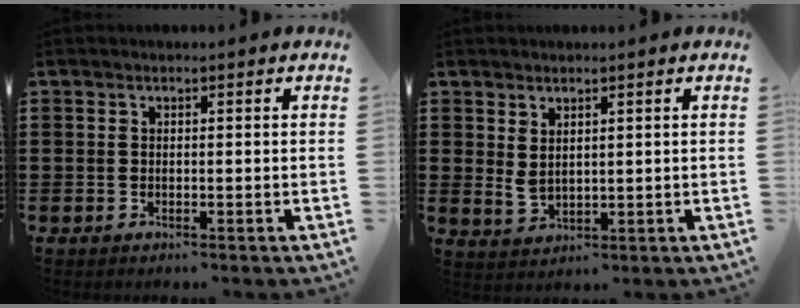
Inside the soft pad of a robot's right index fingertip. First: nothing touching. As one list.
[{"total": 2.6, "force": [1.7, 1.1, 1.6], "torque": [-0.032, -0.001, 0.035]}]